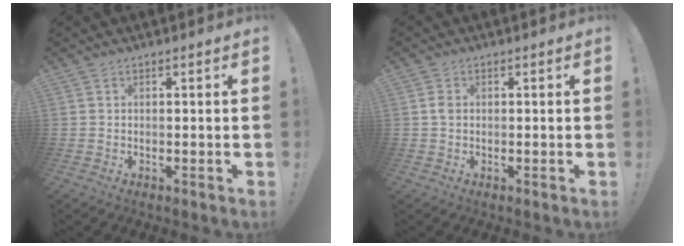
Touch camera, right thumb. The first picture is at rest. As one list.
[{"total": 1.5, "force": [0.0, 1.1, 1.1], "torque": [-0.027, 0.007, 0.001]}]